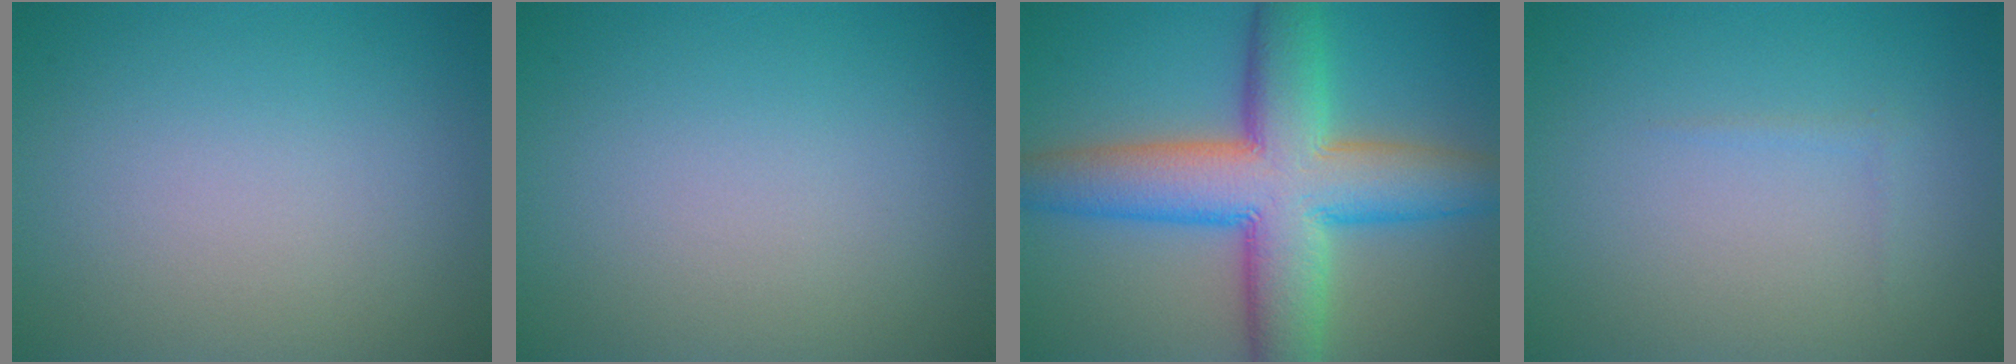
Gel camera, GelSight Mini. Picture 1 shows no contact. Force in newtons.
{"total": 0.0}
{"total": 11.8, "press": 11.8, "slide": 0.3}
{"total": 0.5, "press": 0.5, "slide": 0.1}